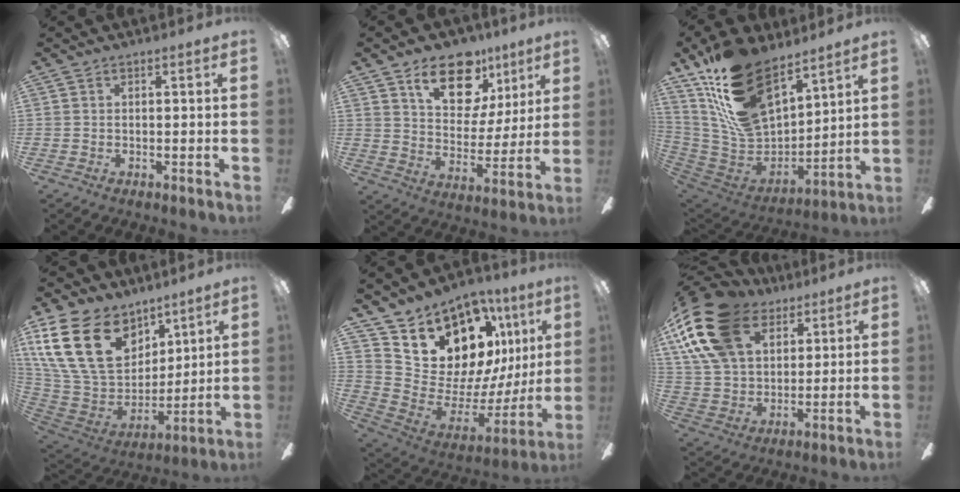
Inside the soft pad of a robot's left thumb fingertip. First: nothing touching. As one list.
[{"total": 16.8, "force": [10.4, 9.6, 9.0], "torque": [-0.131, -0.049, 0.185]}, {"total": 22.2, "force": [15.1, 10.6, 12.4], "torque": [-0.259, -0.092, 0.276]}, {"total": 26.0, "force": [11.3, 17.8, 15.2], "torque": [-0.334, -0.042, 0.215]}, {"total": 18.0, "force": [11.6, 11.0, 8.4], "torque": [-0.132, -0.094, 0.232]}, {"total": 22.0, "force": [11.1, 14.1, 12.7], "torque": [-0.282, -0.034, 0.203]}]